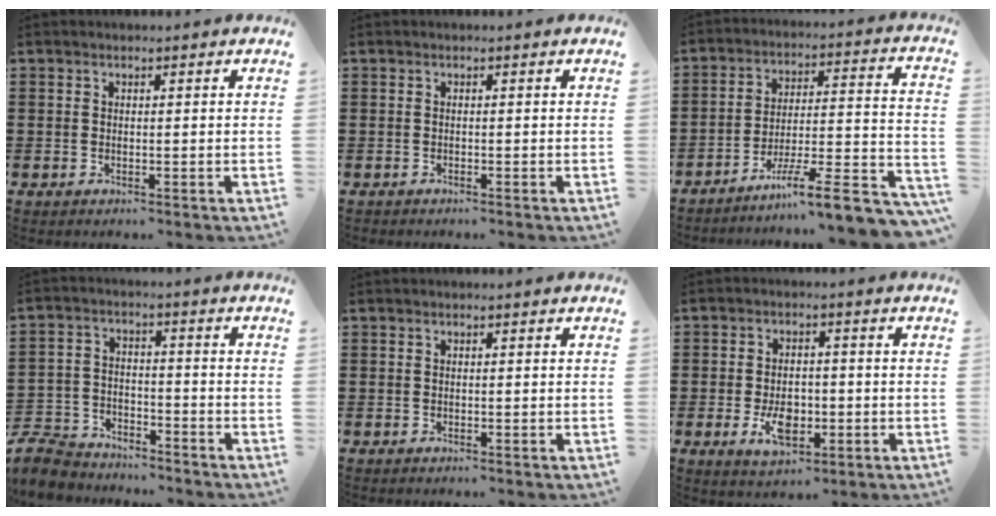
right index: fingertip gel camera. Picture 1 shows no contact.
{"total": 0.6, "force": [-0.5, 0.0, -0.2], "torque": [0.004, 0.001, -0.012]}
{"total": 9.3, "force": [-7.2, 0.6, 5.8], "torque": [-0.083, 0.004, -0.141]}
{"total": 6.7, "force": [-6.5, 1.6, 0.5], "torque": [-0.030, 0.011, -0.135]}
{"total": 0.0}
{"total": 5.1, "force": [-1.8, 3.0, 3.8], "torque": [-0.069, 0.000, -0.035]}